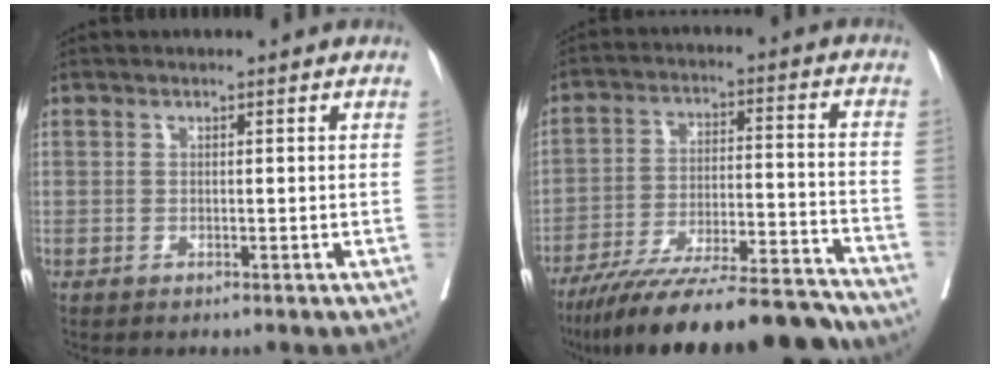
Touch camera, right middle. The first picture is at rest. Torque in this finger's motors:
{"motor_torque": [1.04, -1.10, 0.38, 0.10]}